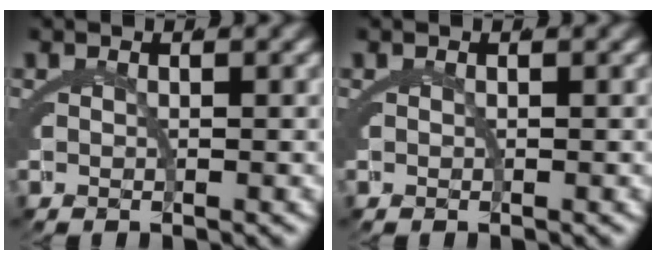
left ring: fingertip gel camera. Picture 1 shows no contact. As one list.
[{"total": 0.0}]